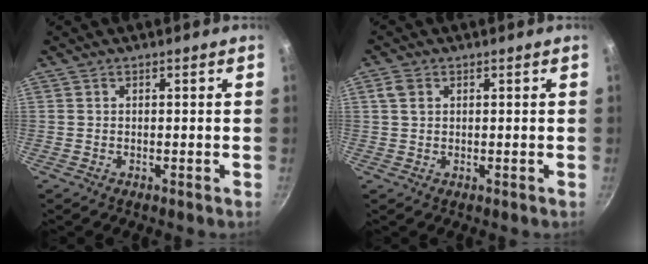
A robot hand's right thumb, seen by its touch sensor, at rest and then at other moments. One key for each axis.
{"total": 2.6, "fx": 0.8, "fy": 2.0, "fz": 1.4, "tx": -0.020, "ty": 0.000, "tz": 0.012}